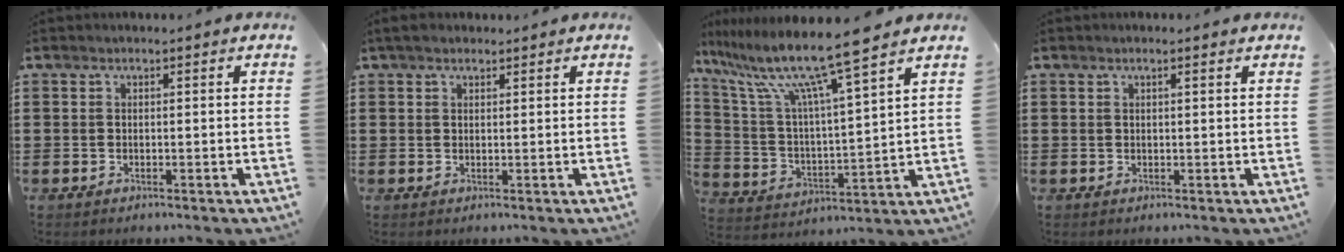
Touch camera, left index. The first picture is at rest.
{"total": 1.8, "force": [1.4, 0.9, 0.8], "torque": [-0.019, 0.007, 0.028]}
{"total": 11.7, "force": [9.4, -0.1, 7.0], "torque": [-0.173, -0.055, 0.155]}
{"total": 1.0, "force": [0.6, 0.0, 0.8], "torque": [-0.016, 0.001, 0.011]}